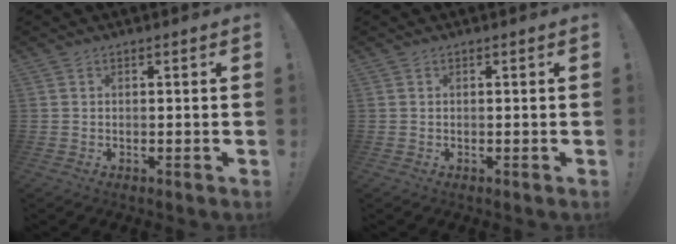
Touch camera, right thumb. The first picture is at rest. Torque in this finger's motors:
{"motor_torque": [0.05, -0.01, 0.04, 0.11, -0.04]}